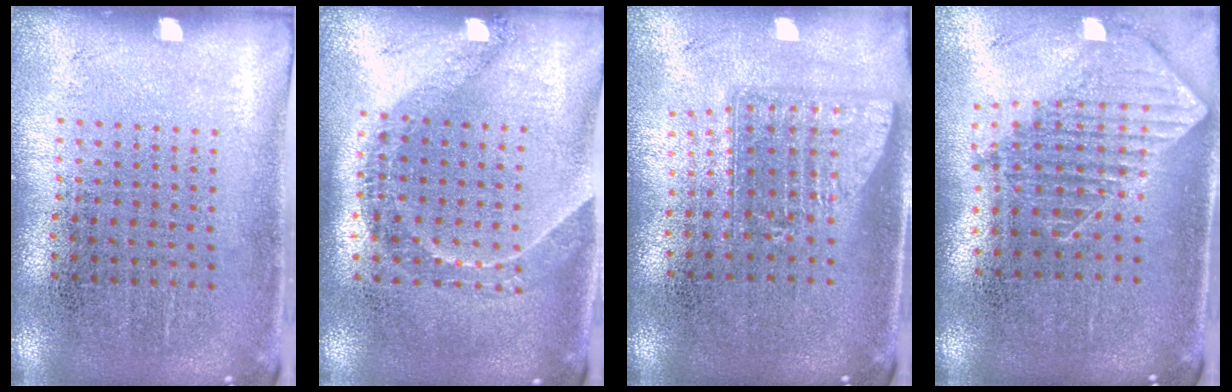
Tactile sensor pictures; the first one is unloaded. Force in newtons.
{"total": 1.5, "press": 1.3, "slide": 0.9}
{"total": 1.6, "press": 1.2, "slide": 1.0}
{"total": 1.9, "press": 1.5, "slide": 1.2}